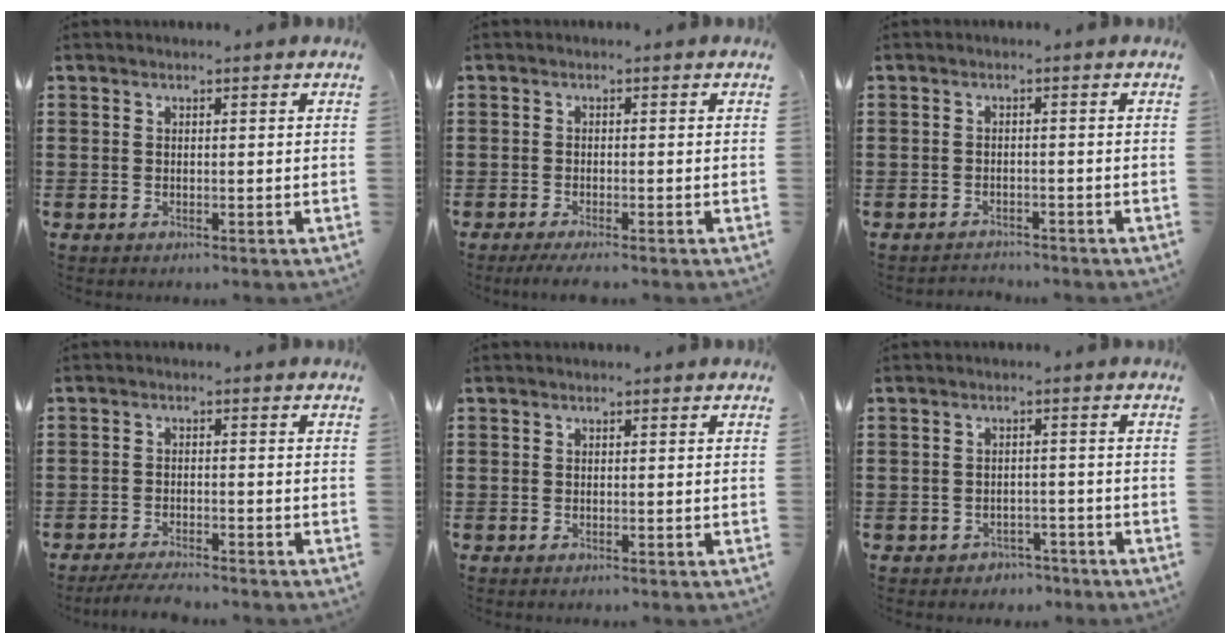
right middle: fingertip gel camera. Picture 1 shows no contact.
{"total": 1.4, "force": [-1.1, 0.0, 0.9], "torque": [-0.014, 0.000, -0.020]}
{"total": 1.4, "force": [-1.4, 0.2, 0.0], "torque": [-0.005, 0.001, -0.030]}
{"total": 3.1, "force": [-2.8, 0.1, 1.1], "torque": [-0.027, -0.003, -0.057]}
{"total": 0.0}
{"total": 2.0, "force": [-1.9, 0.6, -0.2], "torque": [-0.006, 0.003, -0.043]}